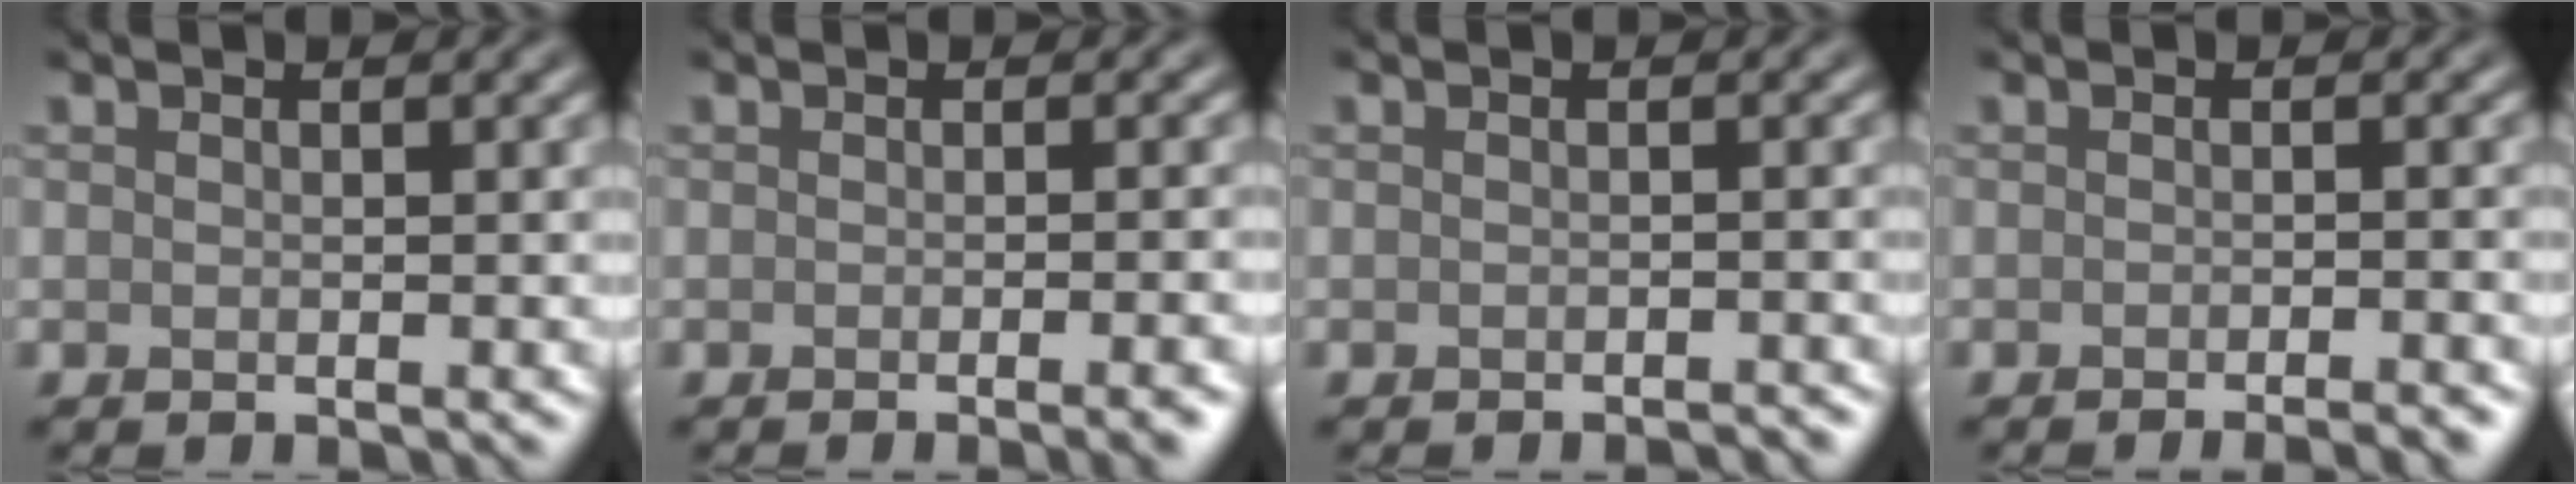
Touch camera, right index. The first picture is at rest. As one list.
[{"total": 3.5, "force": [-1.5, 1.1, 2.9], "torque": [-0.008, 0.006, -0.018]}, {"total": 1.5, "force": [-1.4, 0.2, 0.5], "torque": [0.004, 0.002, -0.017]}, {"total": 3.4, "force": [-2.6, 0.7, 2.0], "torque": [-0.016, 0.009, -0.037]}]